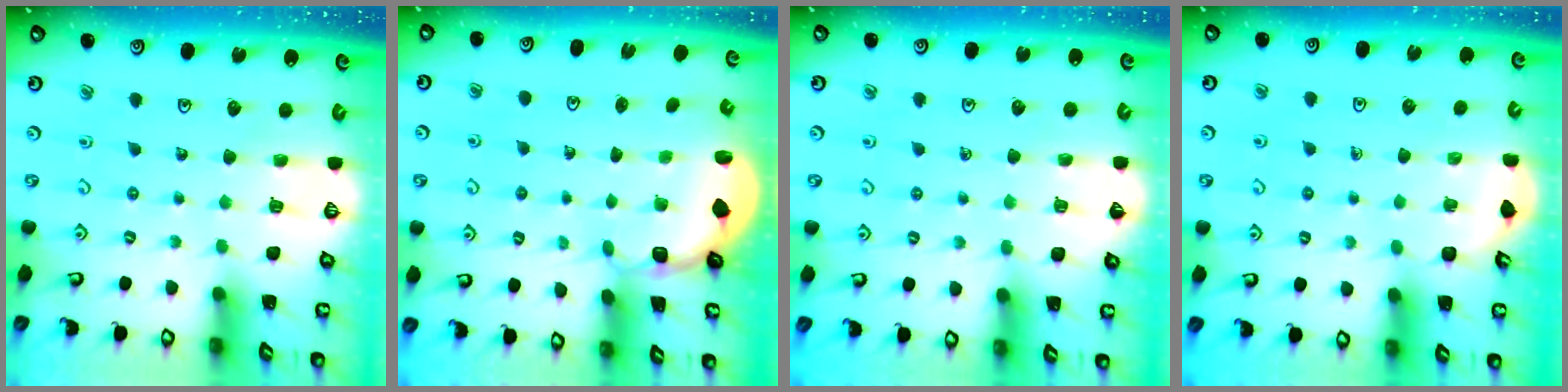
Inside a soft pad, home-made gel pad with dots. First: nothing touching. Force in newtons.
{"total": 2.3, "press": 2.1, "slide": 1.0}
{"total": 4.3, "press": 4.3, "slide": 0.6}
{"total": 2.7, "press": 2.6, "slide": 0.8}